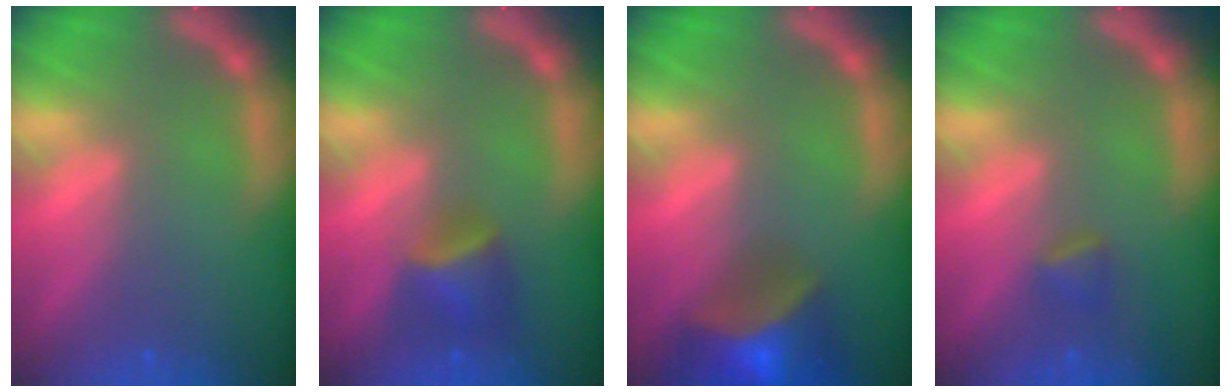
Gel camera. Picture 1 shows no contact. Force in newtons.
{"total": 3.4}
{"total": 8.4}
{"total": 1.4}